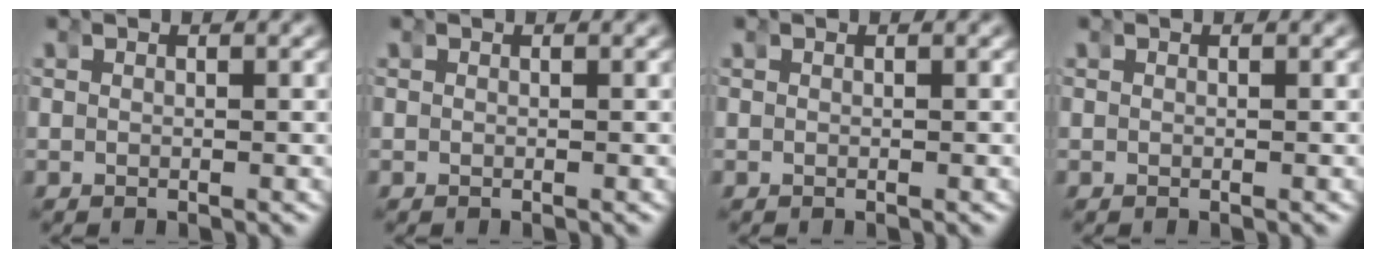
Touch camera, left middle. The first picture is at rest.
{"total": 0.0}
{"total": 0.0}
{"total": 0.0}